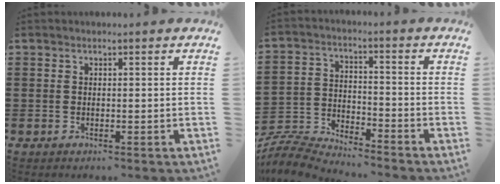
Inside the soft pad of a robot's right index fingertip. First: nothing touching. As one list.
[{"total": 6.6, "force": [-6.5, 0.5, 0.9], "torque": [-0.045, -0.003, -0.138]}]